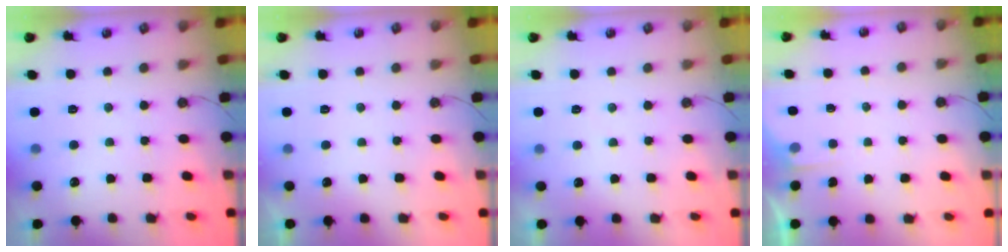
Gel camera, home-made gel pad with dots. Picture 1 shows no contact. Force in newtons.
{"total": 0.0}
{"total": 2.9, "press": 2.9, "slide": 0.5}
{"total": 3.0, "press": 2.9, "slide": 0.5}